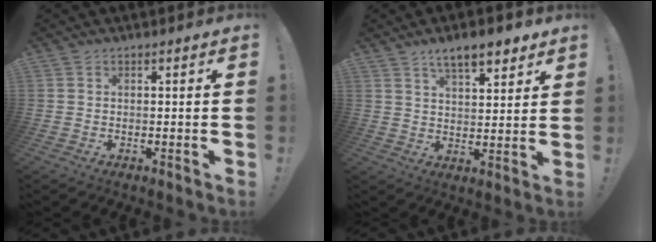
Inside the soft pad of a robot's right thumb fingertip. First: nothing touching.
{"total": 9.3, "force": [6.4, 3.2, 5.9], "torque": [-0.077, -0.032, 0.109]}